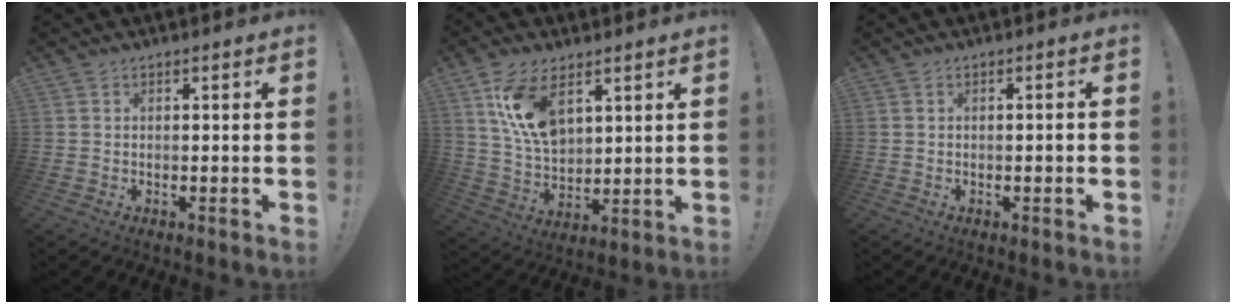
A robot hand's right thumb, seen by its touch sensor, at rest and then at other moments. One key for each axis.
{"total": 13.8, "fx": 6.6, "fy": 8.0, "fz": 9.2, "tx": -0.173, "ty": -0.022, "tz": 0.125}
{"total": 1.3, "fx": -0.6, "fy": 0.0, "fz": 1.2, "tx": -0.020, "ty": 0.002, "tz": -0.010}